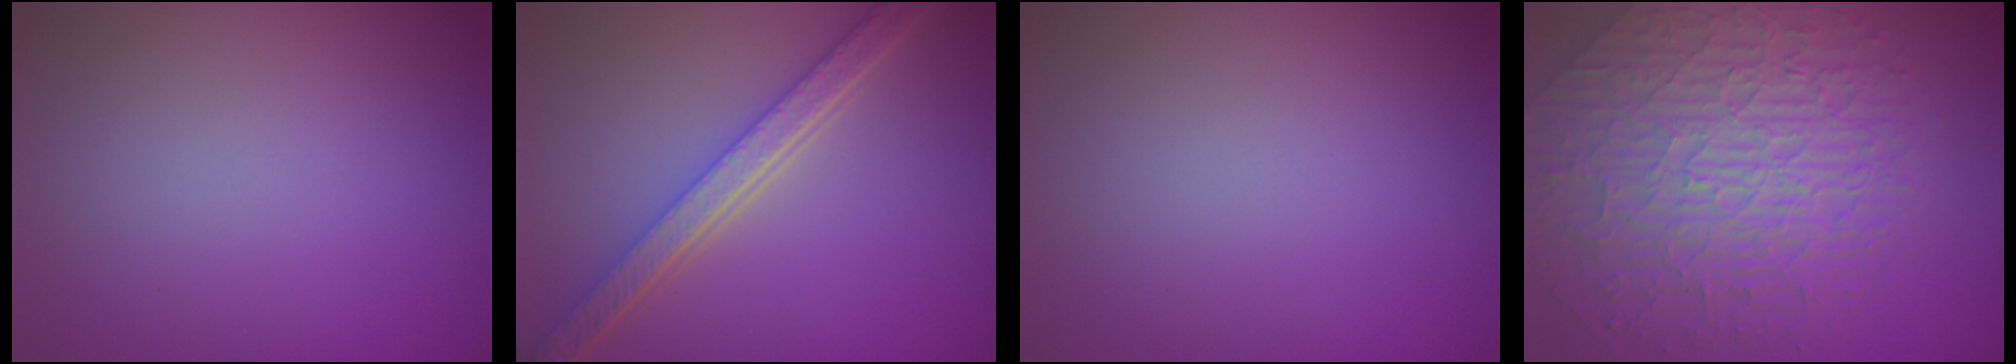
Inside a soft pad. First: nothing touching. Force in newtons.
{"total": 5.2, "press": 4.1, "slide": 3.3}
{"total": 0.0}
{"total": 6.7, "press": 5.5, "slide": 3.7}